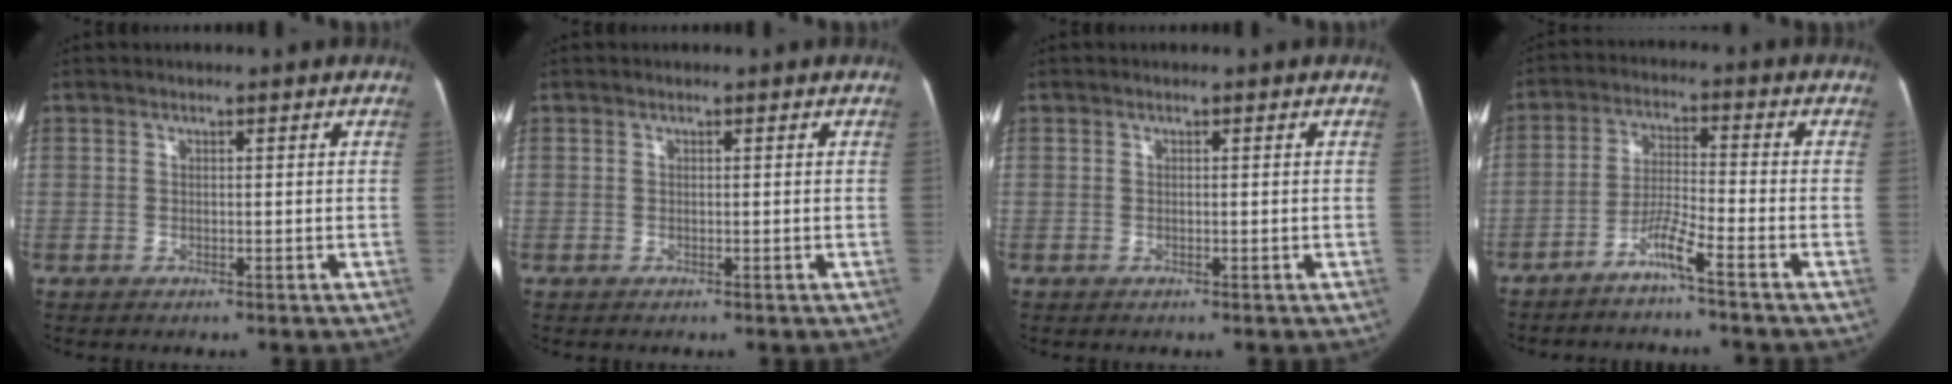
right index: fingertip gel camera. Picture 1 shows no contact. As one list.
[{"total": 0.0}, {"total": 0.0}, {"total": 5.0, "force": [-3.9, -0.6, 3.2], "torque": [-0.067, -0.004, -0.081]}]